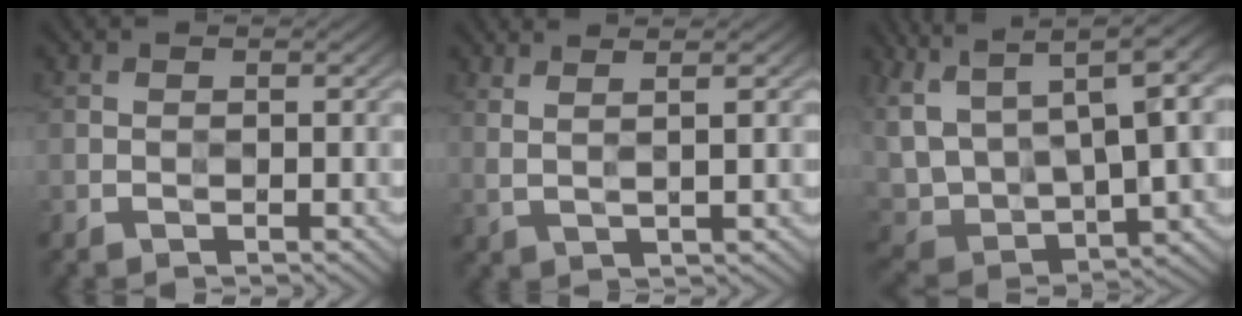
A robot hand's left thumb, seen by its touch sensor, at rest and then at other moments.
{"total": 4.5, "force": [2.5, 0.9, 3.7], "torque": [-0.055, 0.009, 0.032]}
{"total": 16.1, "force": [8.1, 7.0, 12.1], "torque": [-0.300, 0.024, 0.163]}